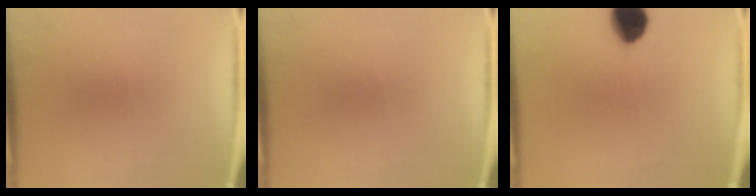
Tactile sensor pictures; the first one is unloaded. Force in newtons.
{"total": 0.0}
{"total": 9.3}